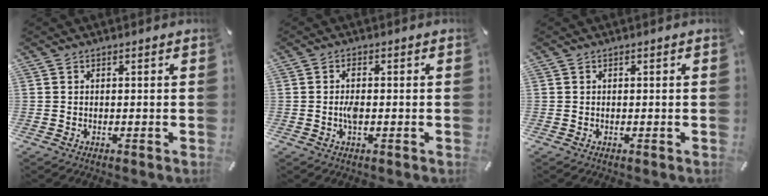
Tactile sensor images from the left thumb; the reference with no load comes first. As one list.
[{"total": 2.5, "force": [-0.4, 0.8, 2.4], "torque": [-0.044, 0.001, -0.008]}, {"total": 0.0}]